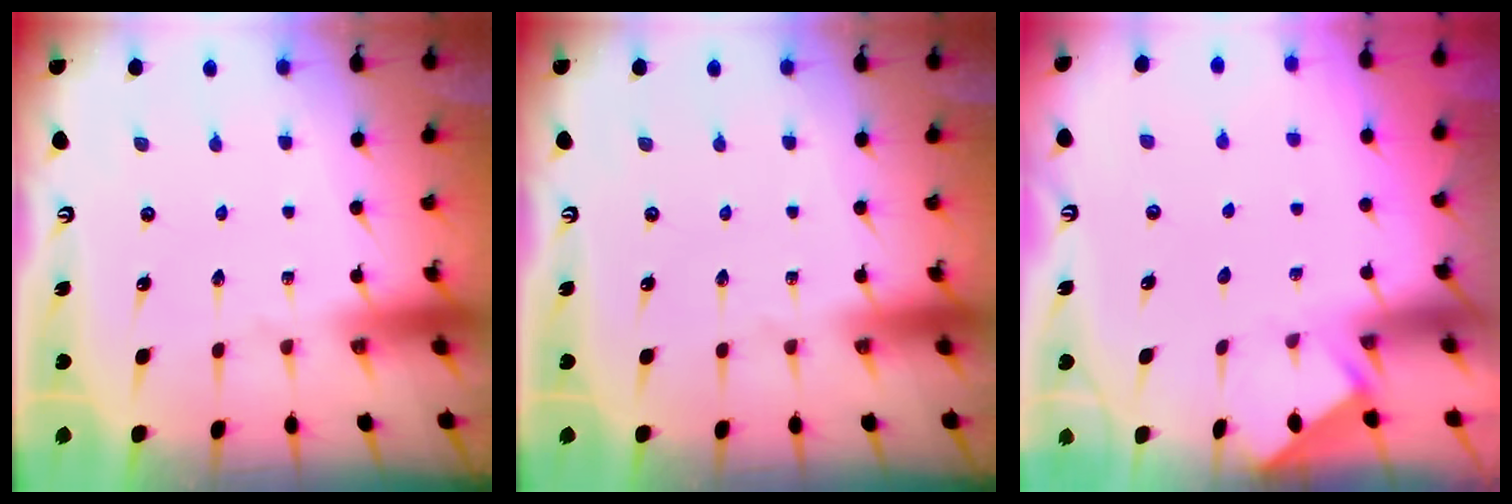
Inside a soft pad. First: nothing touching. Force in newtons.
{"total": 0.0}
{"total": 1.9, "press": 1.9, "slide": 0.3}